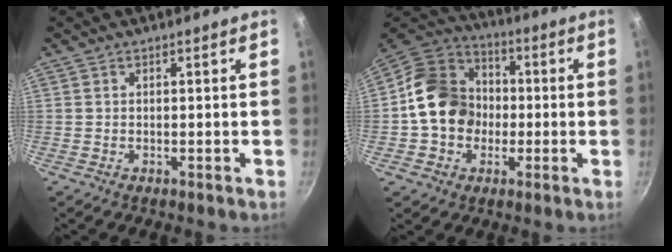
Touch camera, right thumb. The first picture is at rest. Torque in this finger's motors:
{"motor_torque": [0.70, 0.52, 1.11, -0.70, 0.04]}